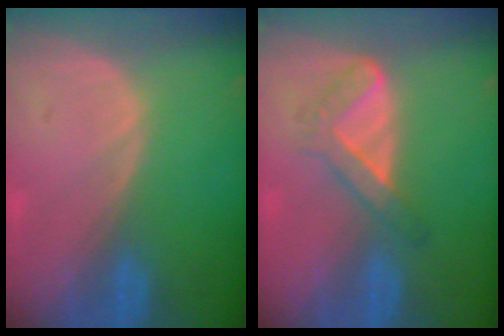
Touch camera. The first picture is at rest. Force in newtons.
{"total": 4.8, "press": 4.3, "slide": 2.1}